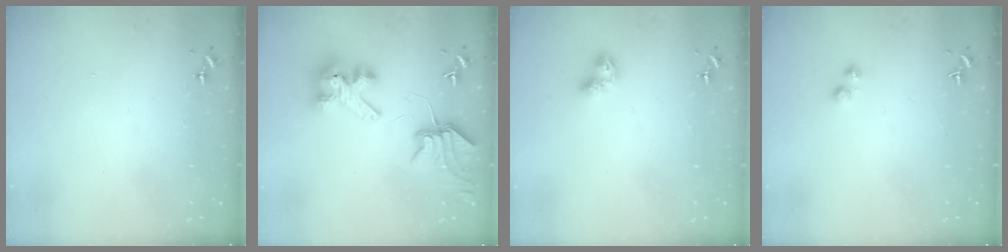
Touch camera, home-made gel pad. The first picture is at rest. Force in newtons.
{"total": 8.1, "press": 8.0, "slide": 1.1}
{"total": 6.3, "press": 6.3, "slide": 0.6}
{"total": 2.8, "press": 2.7, "slide": 0.7}